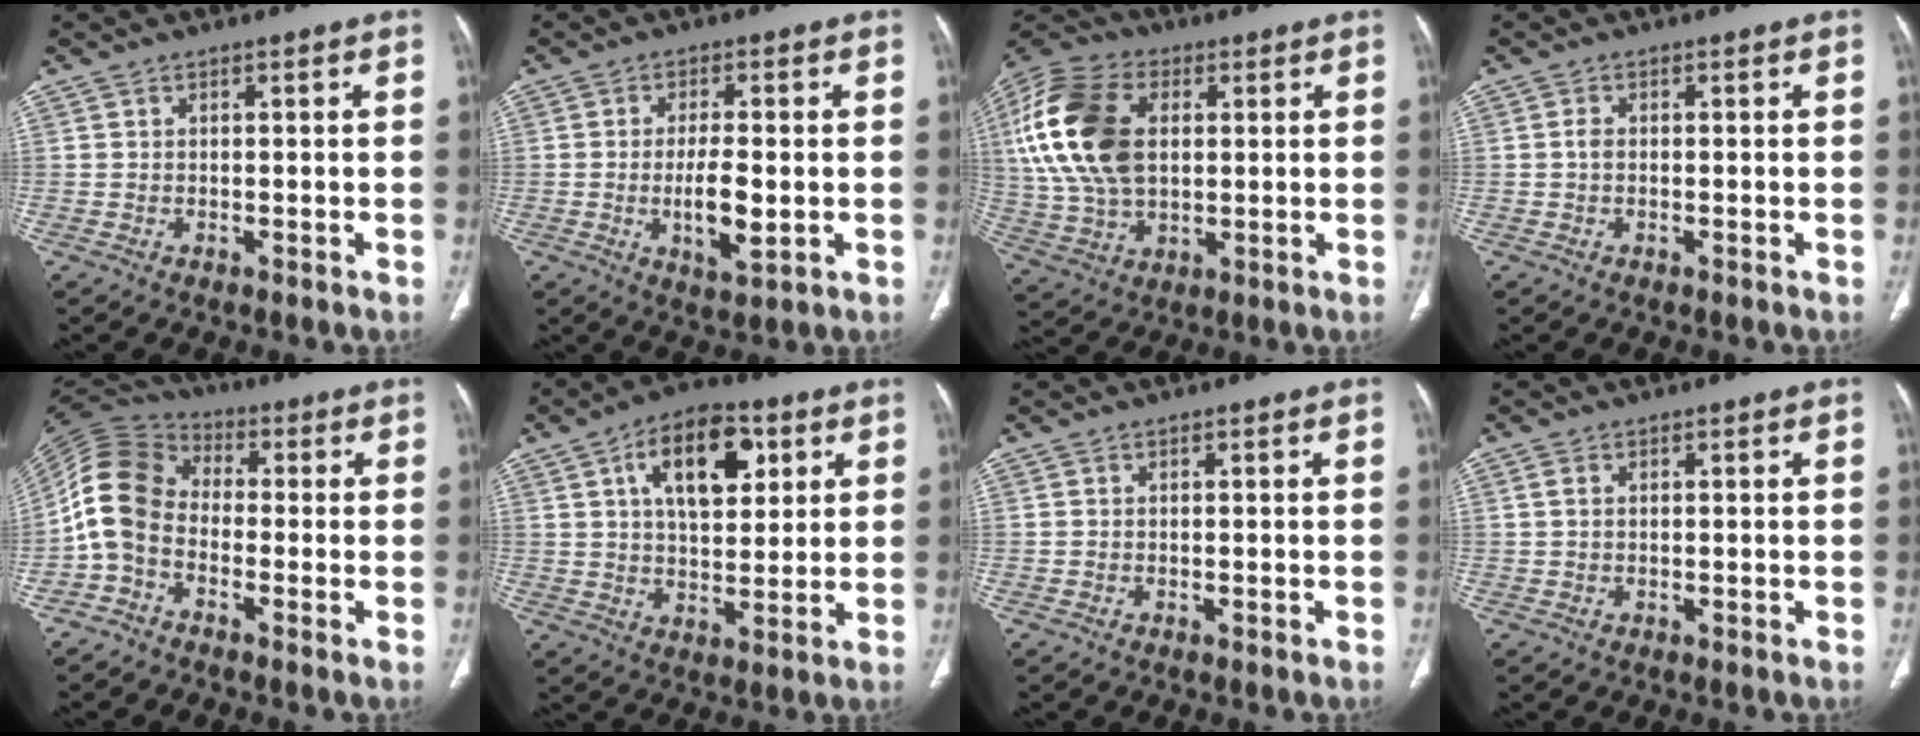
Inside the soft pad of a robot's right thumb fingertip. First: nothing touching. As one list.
[{"total": 7.2, "force": [-1.1, 2.5, 6.7], "torque": [-0.118, -0.011, -0.017]}, {"total": 21.3, "force": [3.8, 13.6, 15.9], "torque": [-0.338, 0.004, 0.070]}, {"total": 1.2, "force": [-0.1, 0.7, 0.9], "torque": [-0.017, 0.001, -0.003]}, {"total": 10.5, "force": [-2.3, 7.7, 6.7], "torque": [-0.134, 0.040, -0.066]}, {"total": 14.2, "force": [5.3, 7.7, 10.8], "torque": [-0.138, -0.005, 0.083]}, {"total": 0.0}, {"total": 1.2, "force": [0.3, 0.8, 0.9], "torque": [-0.023, 0.003, 0.009]}]